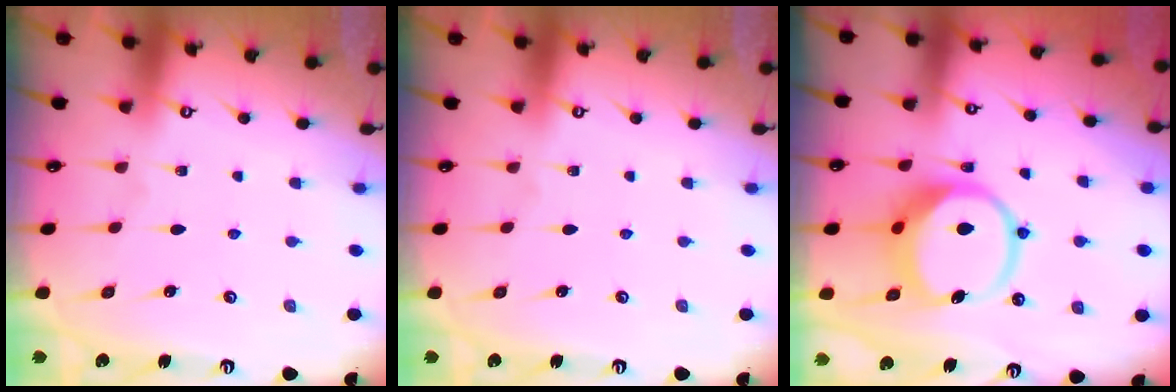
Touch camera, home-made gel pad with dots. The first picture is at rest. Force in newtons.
{"total": 0.0}
{"total": 11.6, "press": 11.5, "slide": 1.6}